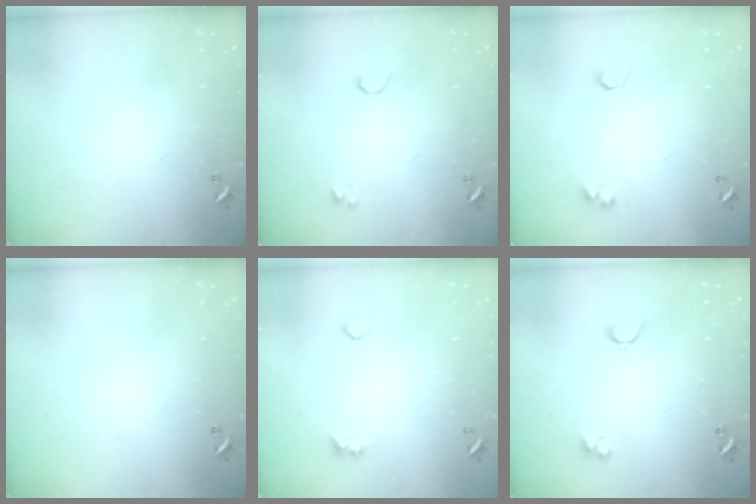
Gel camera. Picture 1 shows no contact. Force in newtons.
{"total": 0.8, "press": 0.7, "slide": 0.4}
{"total": 3.3, "press": 2.8, "slide": 1.7}
{"total": 0.0}
{"total": 1.4, "press": 1.1, "slide": 0.9}
{"total": 3.7, "press": 3.6, "slide": 0.7}